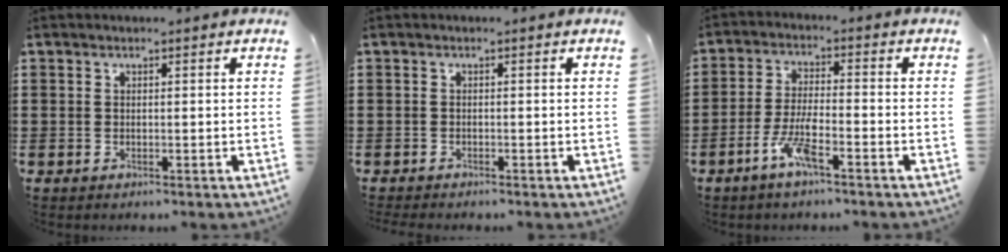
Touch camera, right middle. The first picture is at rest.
{"total": 0.7, "force": [-0.7, 0.0, 0.0], "torque": [-0.002, -0.002, -0.014]}
{"total": 6.0, "force": [-3.4, 1.3, 4.8], "torque": [-0.105, -0.002, -0.065]}